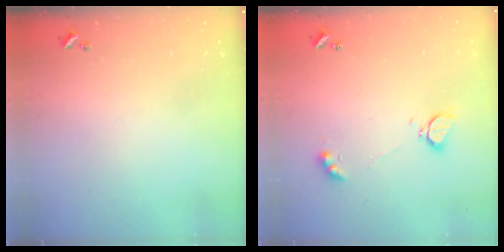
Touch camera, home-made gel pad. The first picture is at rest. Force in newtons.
{"total": 2.3, "press": 2.3, "slide": 0.5}